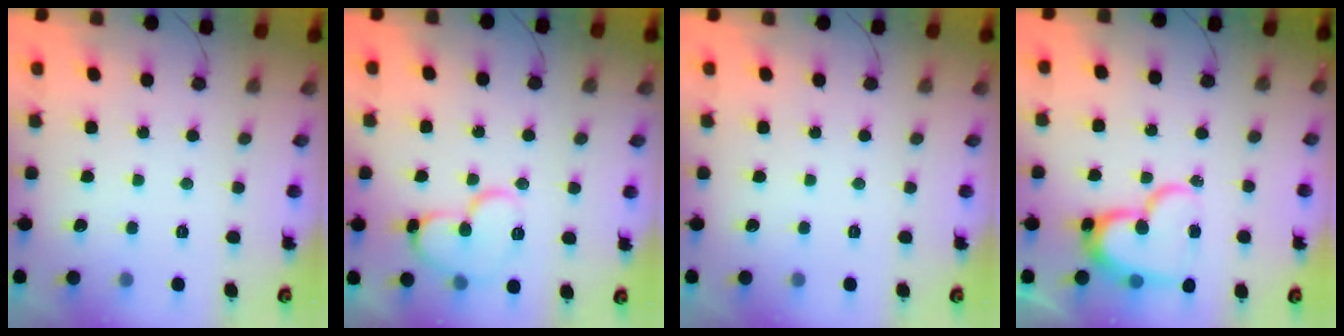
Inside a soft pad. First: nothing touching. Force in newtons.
{"total": 12.5, "press": 12.4, "slide": 1.9}
{"total": 0.0}
{"total": 17.1, "press": 17.1, "slide": 1.7}